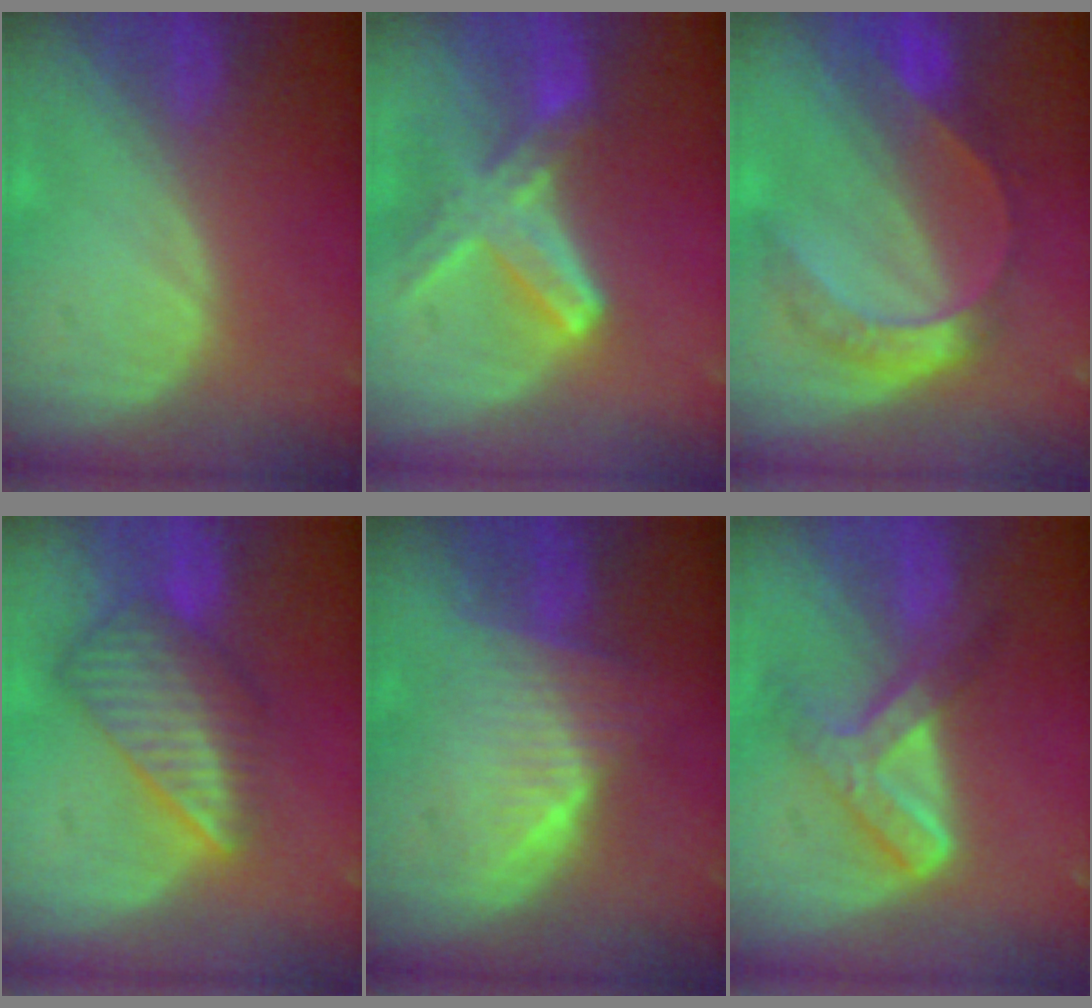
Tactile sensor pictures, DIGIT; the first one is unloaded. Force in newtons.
{"total": 8.2, "press": 7.2, "slide": 4.0}
{"total": 7.8, "press": 6.5, "slide": 4.4}
{"total": 8.8, "press": 7.6, "slide": 4.4}
{"total": 6.9, "press": 6.3, "slide": 2.7}
{"total": 7.2, "press": 6.2, "slide": 3.8}